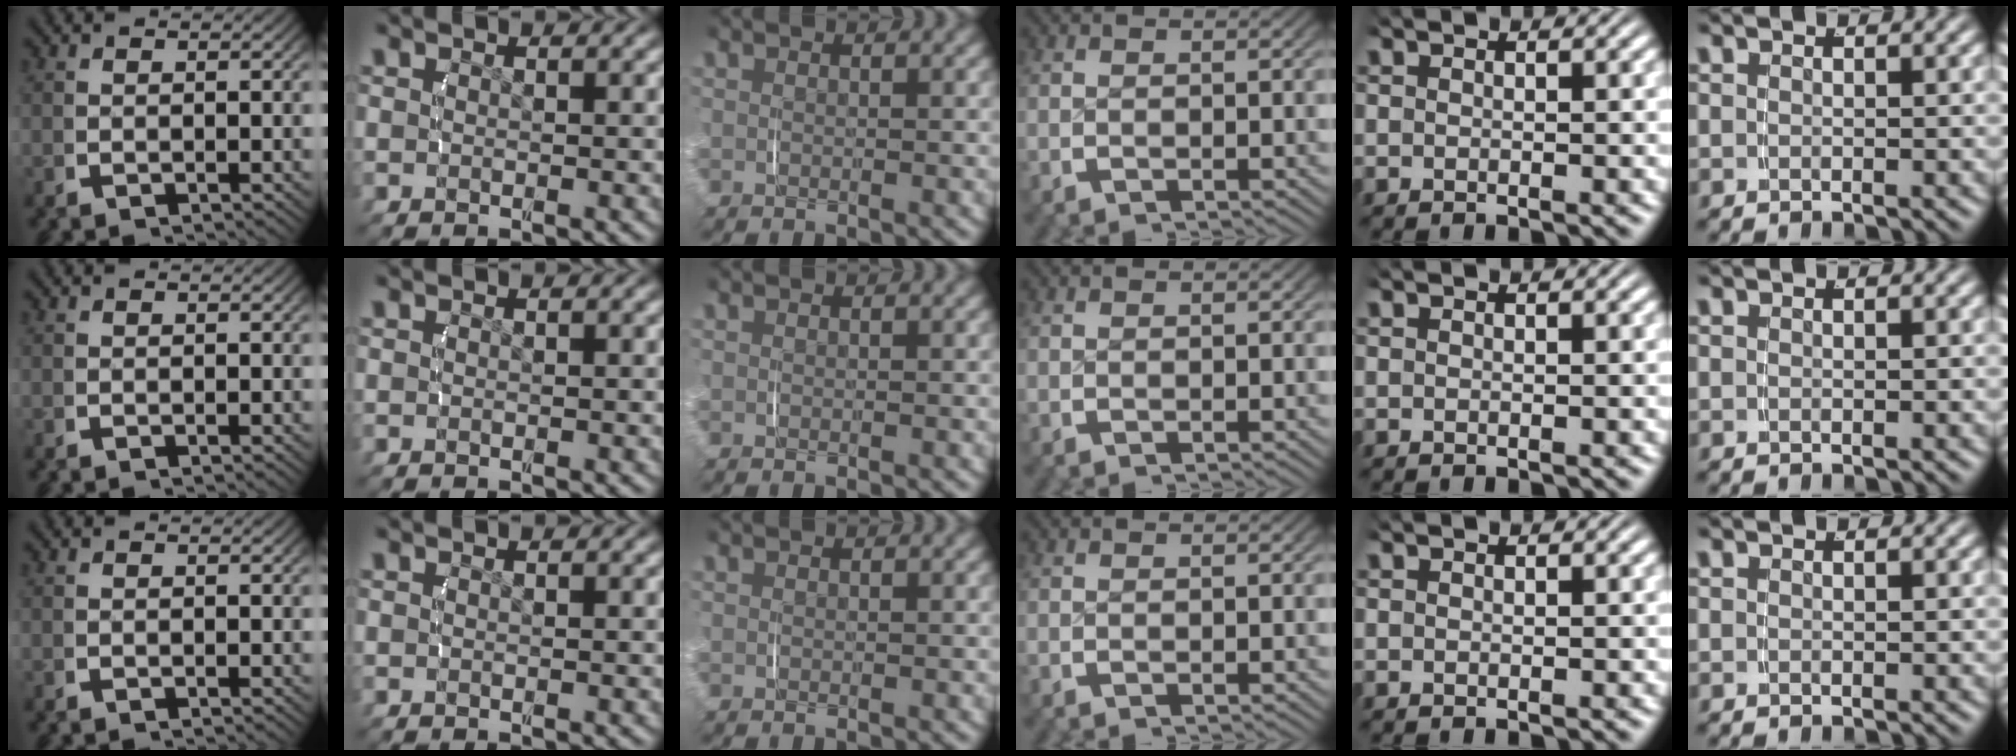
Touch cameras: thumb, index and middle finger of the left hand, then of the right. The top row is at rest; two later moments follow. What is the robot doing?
{"motion": "lift_and_place", "object": "napkin"}